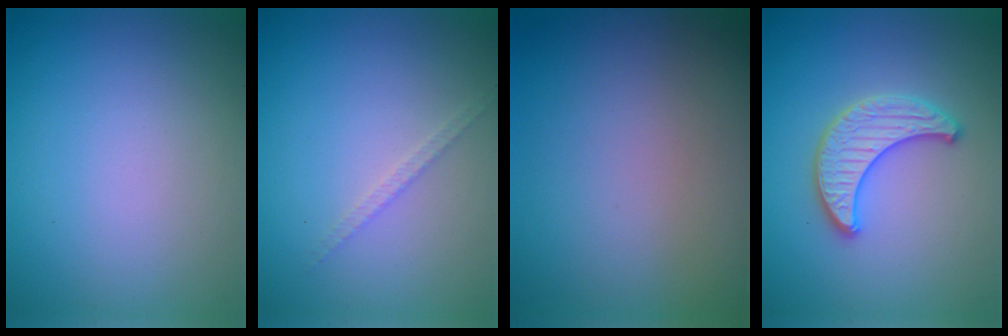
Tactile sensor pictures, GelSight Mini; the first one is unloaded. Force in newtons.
{"total": 1.1, "press": 1.1, "slide": 0.2}
{"total": 0.0}
{"total": 3.3, "press": 3.3, "slide": 0.3}